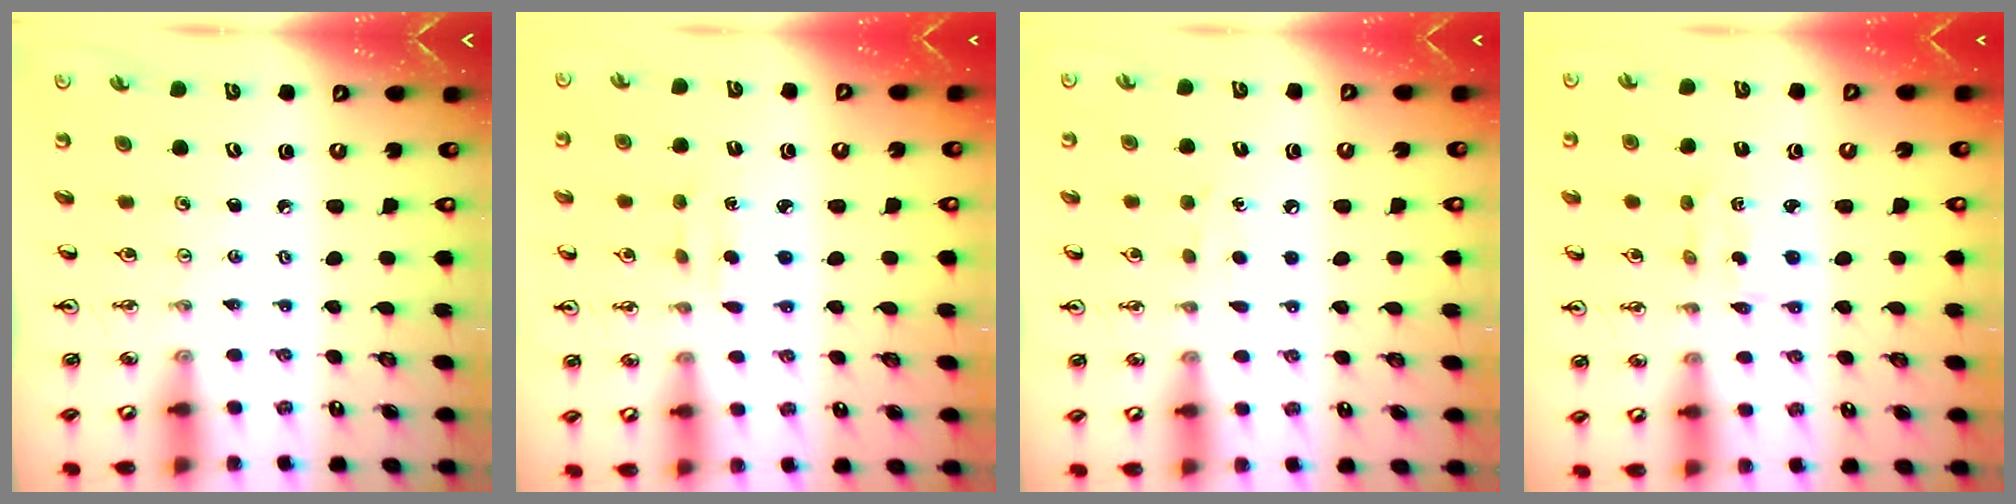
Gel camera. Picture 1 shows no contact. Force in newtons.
{"total": 3.3, "press": 3.2, "slide": 0.4}
{"total": 6.2, "press": 6.2, "slide": 0.8}
{"total": 2.2, "press": 2.1, "slide": 0.7}